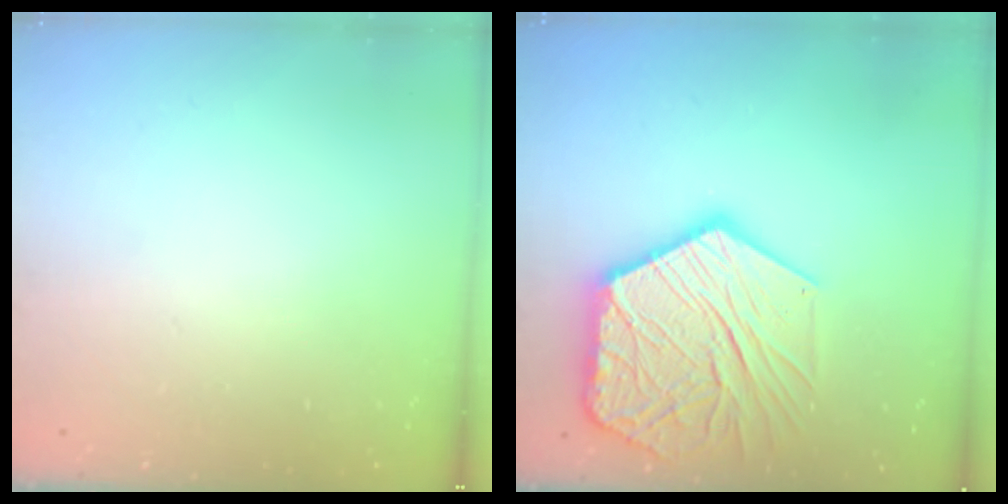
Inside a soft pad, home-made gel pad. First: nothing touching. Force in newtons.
{"total": 22.5, "press": 22.3, "slide": 2.3}